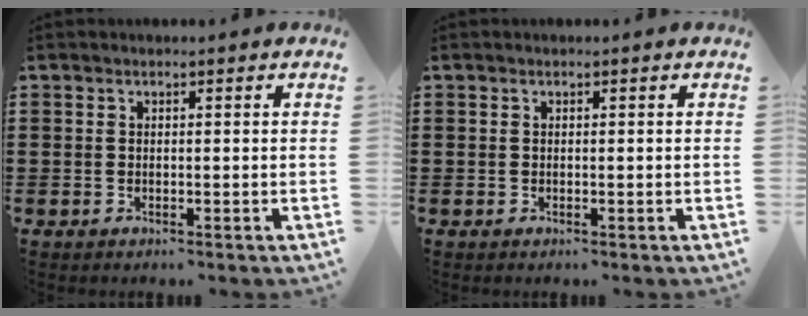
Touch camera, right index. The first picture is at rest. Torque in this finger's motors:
{"motor_torque": [0.03, 0.02, 0.00, 0.00]}